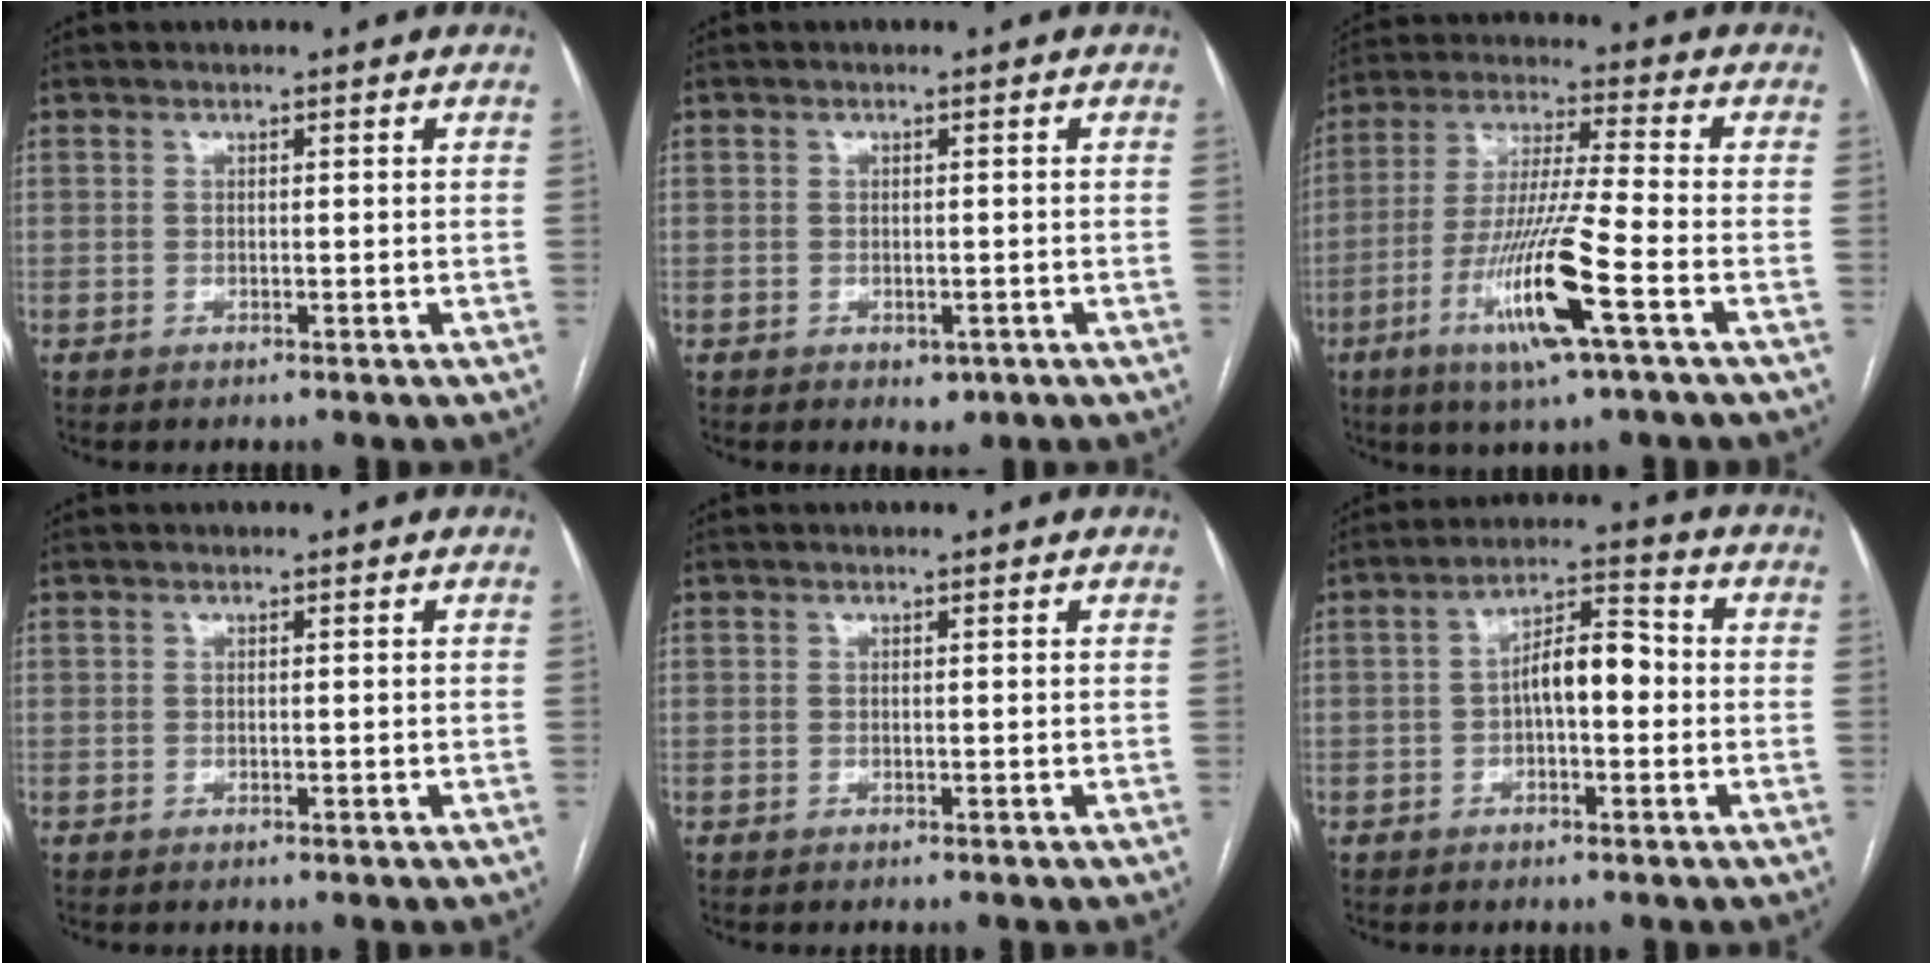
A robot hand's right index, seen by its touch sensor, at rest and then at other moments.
{"total": 2.0, "force": [-0.9, 1.4, 1.0], "torque": [-0.006, 0.002, -0.003]}
{"total": 14.2, "force": [-5.8, -0.2, 12.9], "torque": [-0.261, -0.019, -0.109]}
{"total": 0.0}
{"total": 0.0}
{"total": 7.3, "force": [-0.5, 2.6, 6.8], "torque": [-0.114, 0.031, -0.012]}